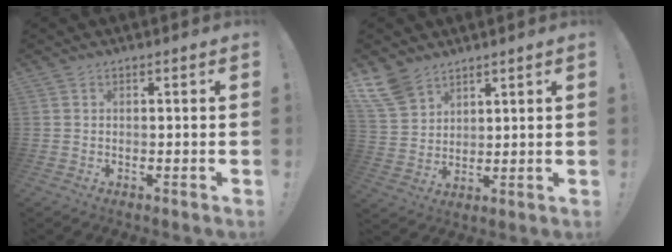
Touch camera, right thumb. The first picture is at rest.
{"total": 9.2, "force": [7.0, 5.2, 2.8], "torque": [-0.057, -0.042, 0.142]}